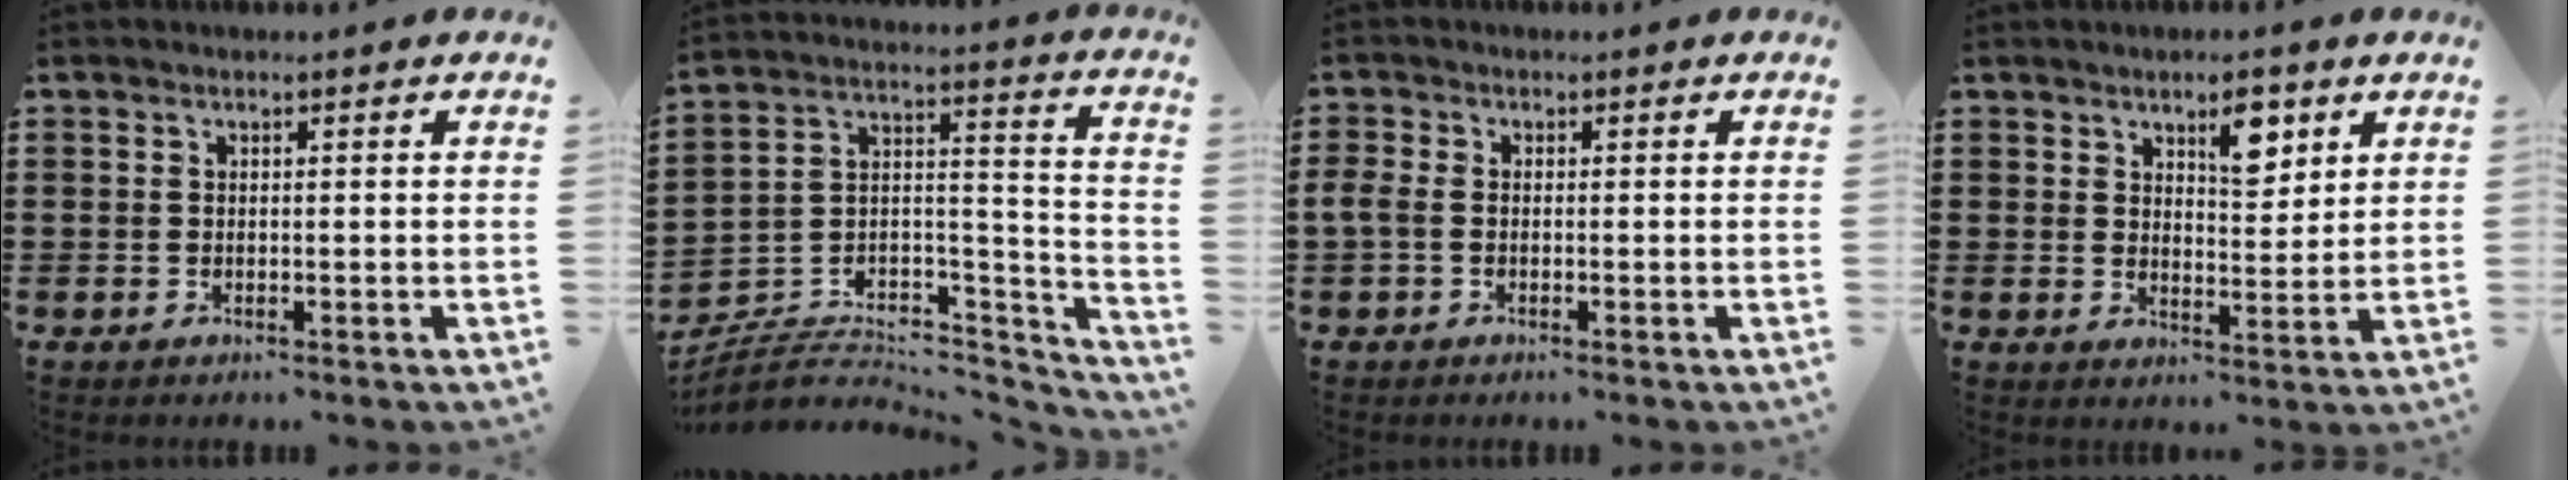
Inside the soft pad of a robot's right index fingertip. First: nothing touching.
{"total": 3.9, "force": [-2.8, 2.5, 1.3], "torque": [-0.027, -0.008, -0.057]}
{"total": 1.6, "force": [-0.6, 0.9, 1.2], "torque": [-0.039, -0.005, -0.017]}
{"total": 6.2, "force": [3.6, 2.6, 4.3], "torque": [-0.053, -0.007, 0.055]}